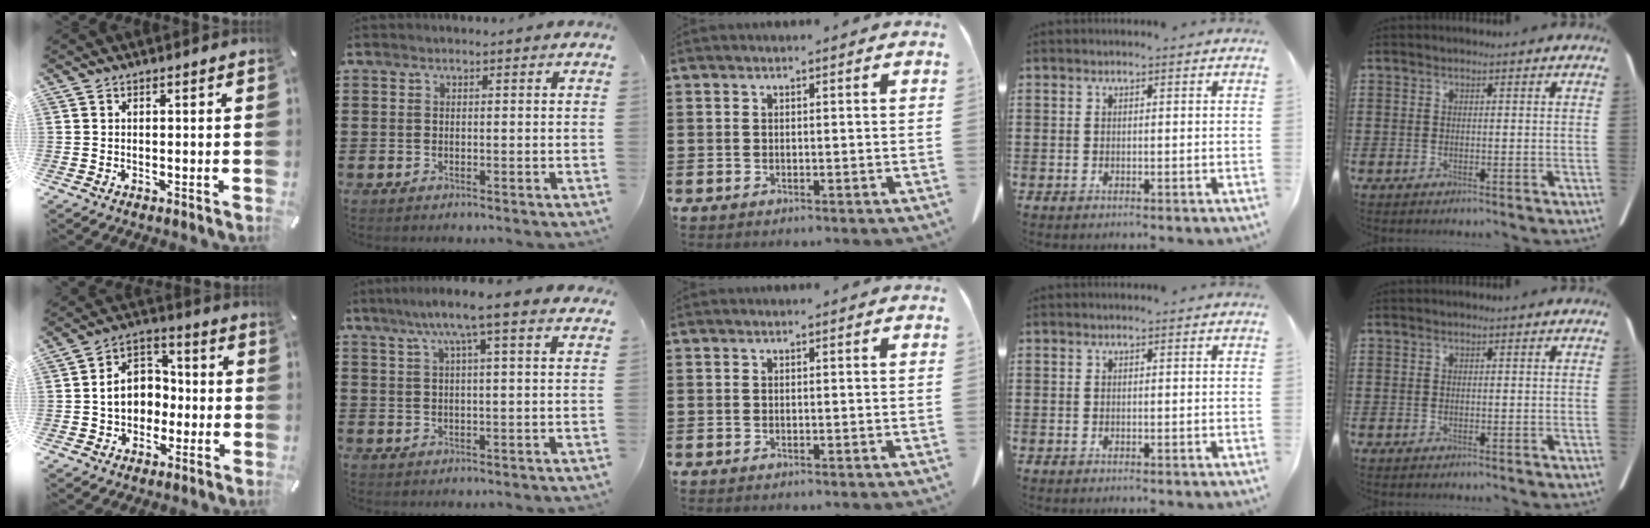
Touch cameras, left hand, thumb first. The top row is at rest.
{"thumb": {"total": 9.4, "force": [-1.5, 7.9, 4.8], "torque": [-0.092, 0.025, -0.027]}, "index": {"total": 6.5, "force": [4.1, -0.1, 5.1], "torque": [-0.110, -0.002, 0.068]}}